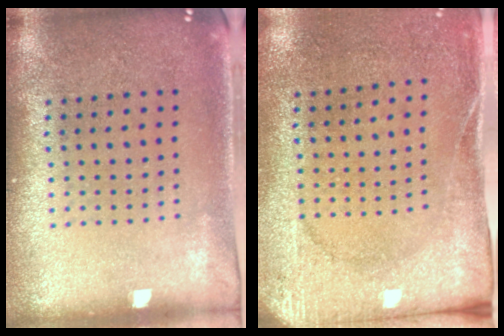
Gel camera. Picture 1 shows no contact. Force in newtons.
{"total": 2.7, "press": 2.2, "slide": 1.7}